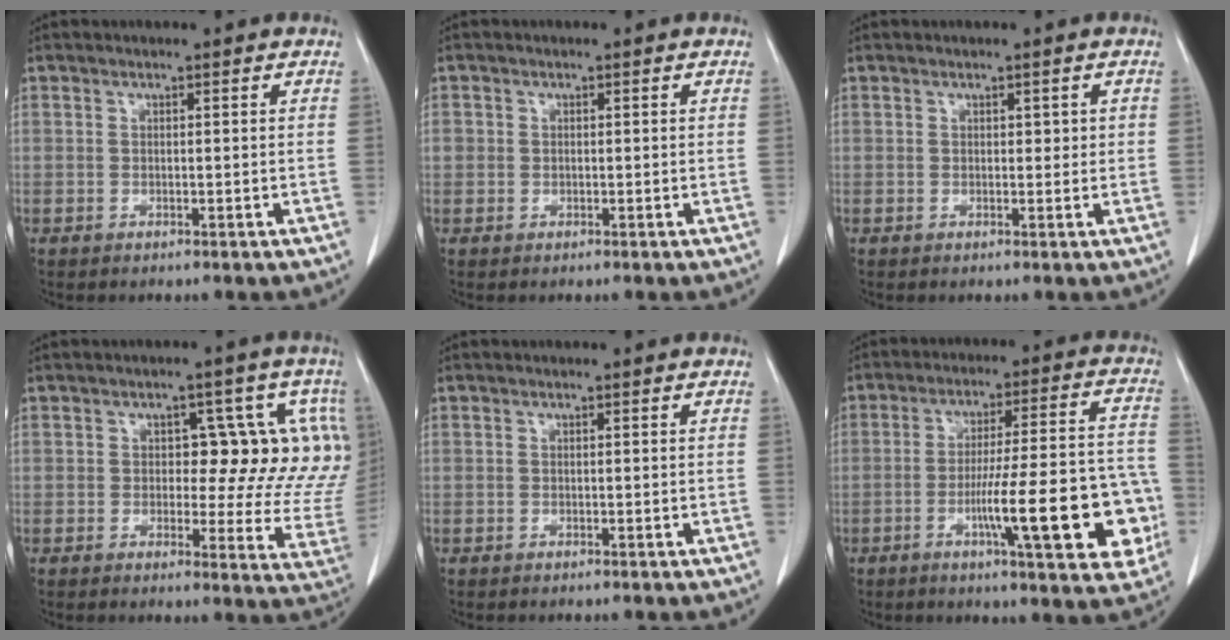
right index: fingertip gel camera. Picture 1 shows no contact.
{"total": 1.5, "force": [0.0, 1.4, 0.4], "torque": [-0.002, 0.010, 0.002]}
{"total": 1.4, "force": [0.4, 0.8, 1.1], "torque": [-0.008, 0.005, 0.005]}
{"total": 12.4, "force": [3.0, 6.4, 10.2], "torque": [-0.099, 0.012, 0.031]}
{"total": 0.0}
{"total": 17.2, "force": [-5.3, 2.5, 16.2], "torque": [-0.196, 0.023, -0.066]}